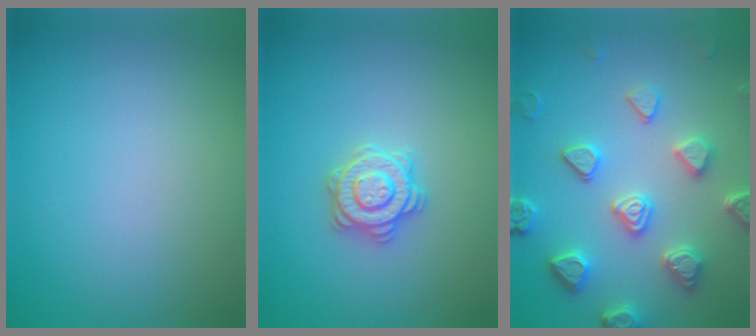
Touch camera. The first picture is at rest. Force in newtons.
{"total": 2.9, "press": 2.8, "slide": 0.6}
{"total": 5.3, "press": 4.8, "slide": 2.2}